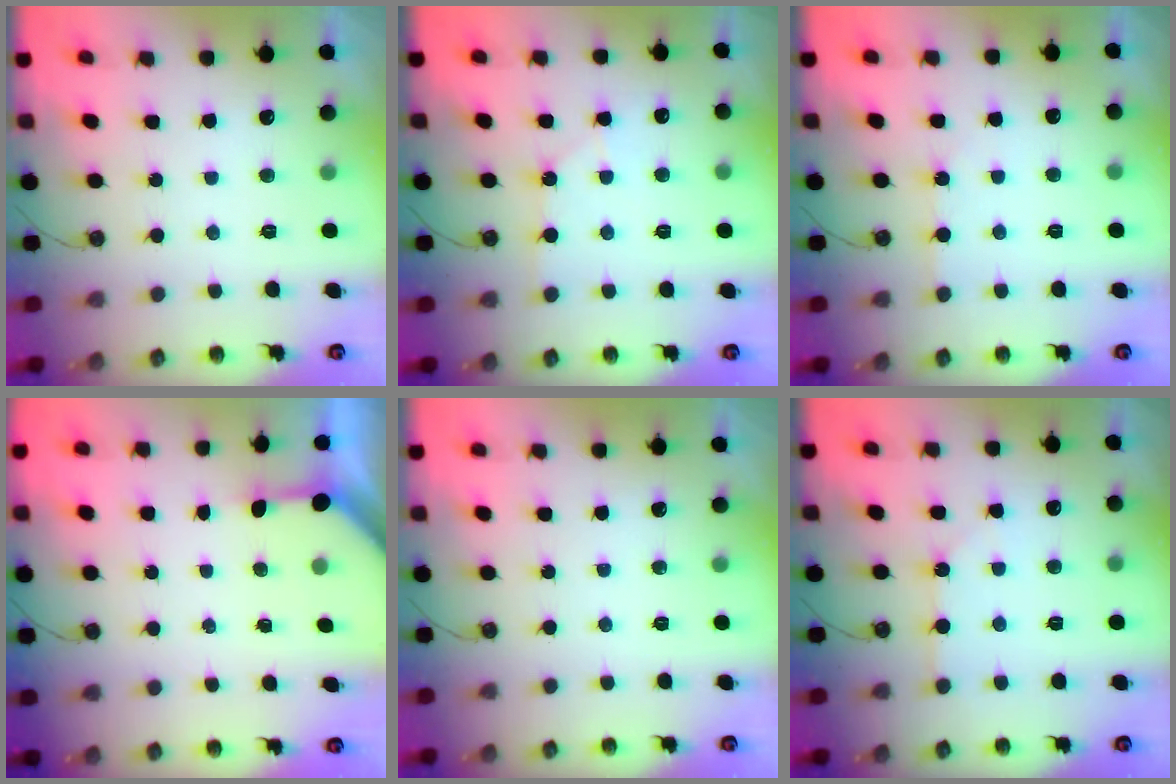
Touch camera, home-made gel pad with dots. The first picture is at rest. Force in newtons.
{"total": 4.7, "press": 4.6, "slide": 0.7}
{"total": 3.9, "press": 3.9, "slide": 0.7}
{"total": 2.8, "press": 2.8, "slide": 0.2}
{"total": 0.0}
{"total": 3.9, "press": 3.9, "slide": 0.5}